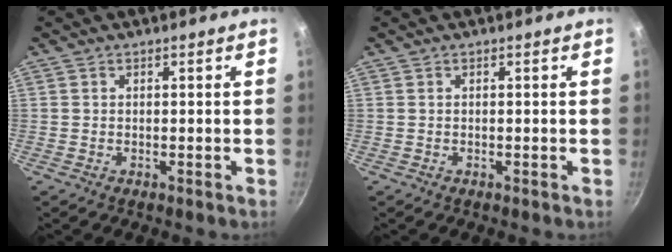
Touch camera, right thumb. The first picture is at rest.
{"total": 0.0}